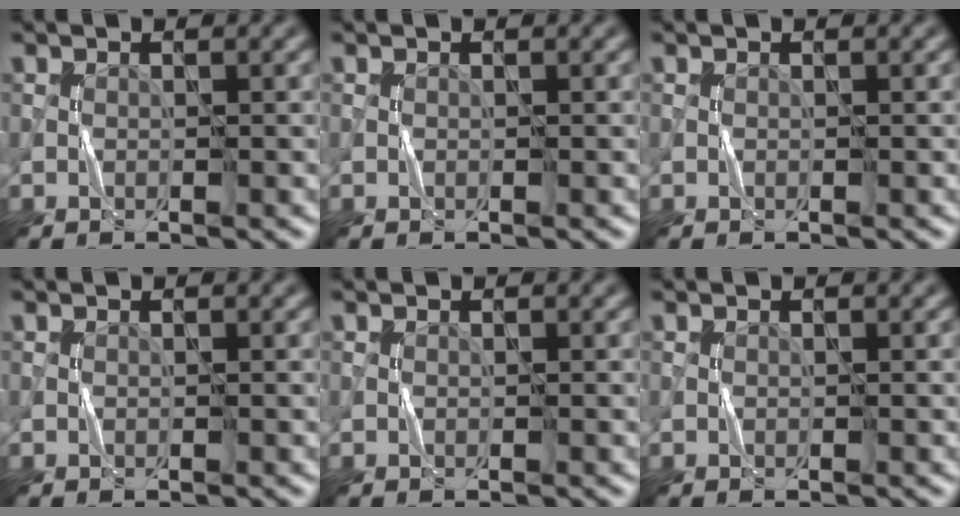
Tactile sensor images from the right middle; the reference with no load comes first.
{"total": 0.0}
{"total": 0.0}
{"total": 0.0}
{"total": 0.0}
{"total": 0.0}